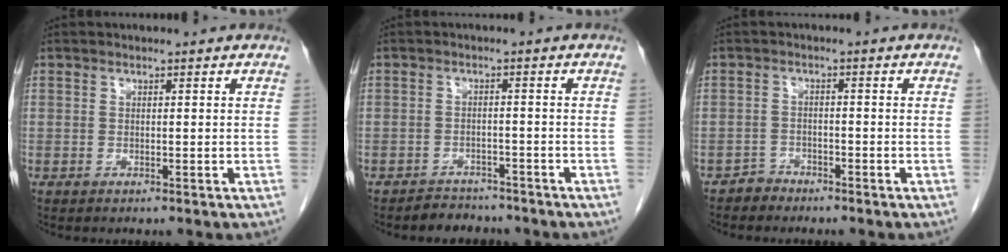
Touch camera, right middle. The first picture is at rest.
{"total": 3.8, "force": [-3.4, 1.7, -0.2], "torque": [0.001, 0.003, -0.051]}
{"total": 1.8, "force": [-1.6, 0.8, -0.4], "torque": [0.006, 0.004, -0.030]}